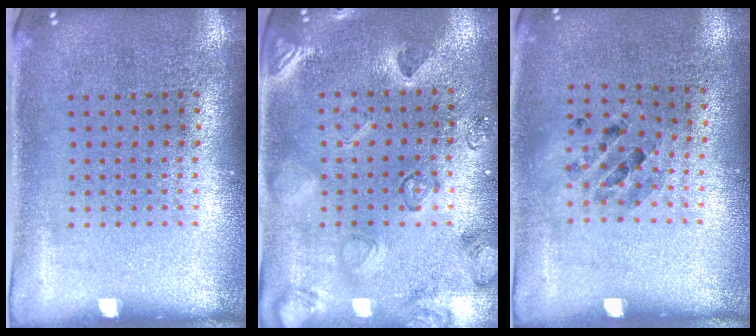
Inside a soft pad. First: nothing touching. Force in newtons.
{"total": 2.3, "press": 2.1, "slide": 0.9}
{"total": 0.8, "press": 0.8, "slide": 0.1}